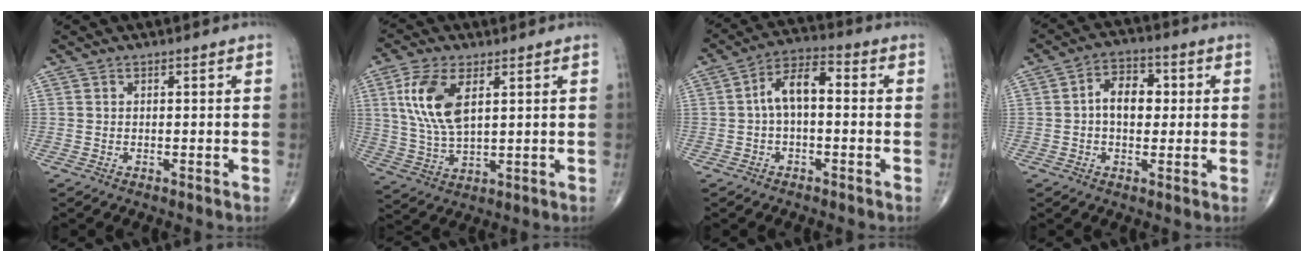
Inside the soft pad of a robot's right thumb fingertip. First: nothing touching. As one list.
[{"total": 11.5, "force": [3.8, 5.6, 9.3], "torque": [-0.194, -0.008, 0.079]}, {"total": 7.6, "force": [0.0, 3.9, 6.5], "torque": [-0.109, 0.034, -0.012]}, {"total": 7.7, "force": [0.6, 5.1, 5.7], "torque": [-0.071, 0.017, 0.003]}]